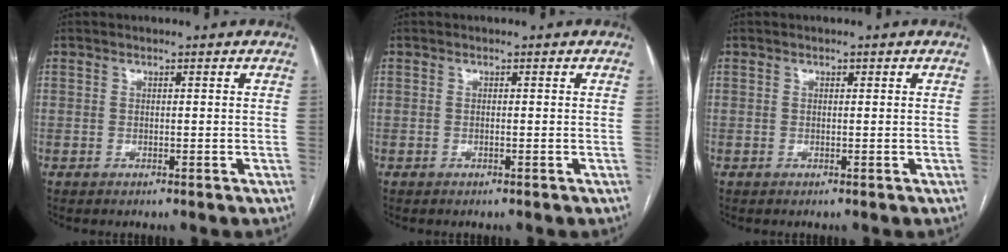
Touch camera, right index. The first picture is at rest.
{"total": 0.0}
{"total": 0.5, "force": [0.2, 0.3, 0.4], "torque": [-0.007, 0.002, 0.003]}